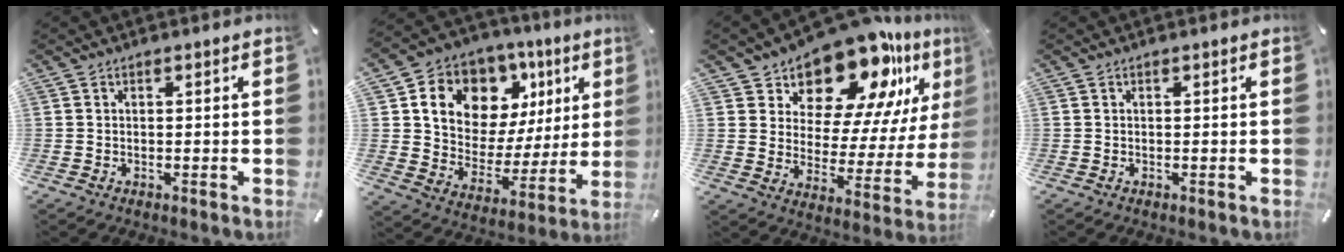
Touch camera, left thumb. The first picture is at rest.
{"total": 13.0, "force": [6.4, 10.1, 5.0], "torque": [-0.083, -0.050, 0.118]}
{"total": 18.9, "force": [15.6, 8.0, 7.2], "torque": [-0.113, -0.141, 0.265]}
{"total": 0.0}